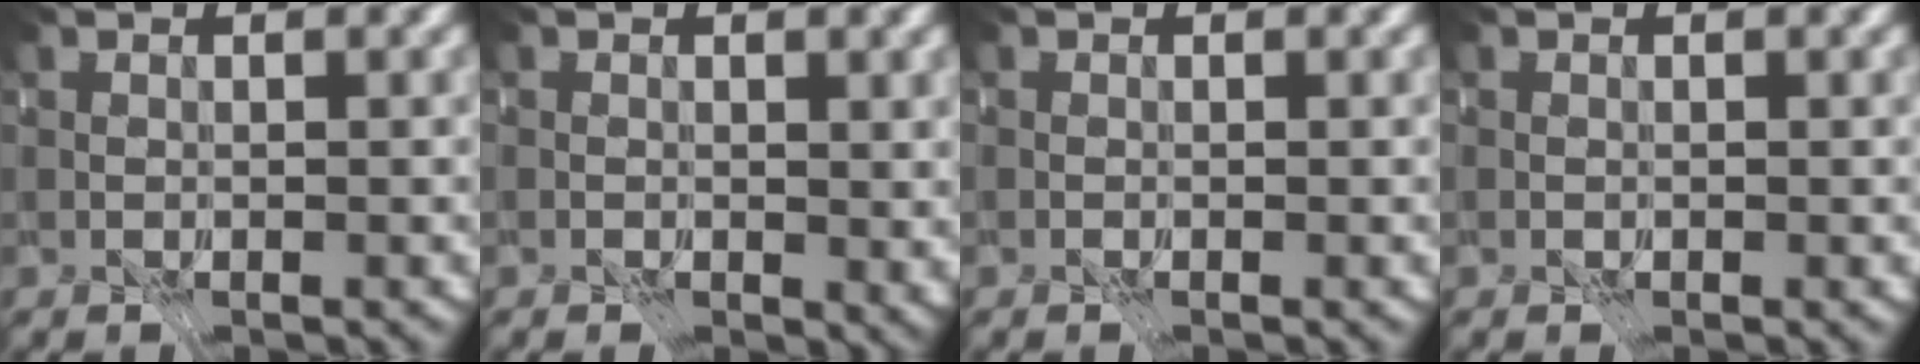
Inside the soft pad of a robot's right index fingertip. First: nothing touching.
{"total": 2.2, "force": [0.6, 1.6, 1.4], "torque": [-0.016, -0.012, 0.005]}
{"total": 0.0}
{"total": 0.5, "force": [0.2, 0.4, 0.3], "torque": [-0.003, 0.001, -0.005]}